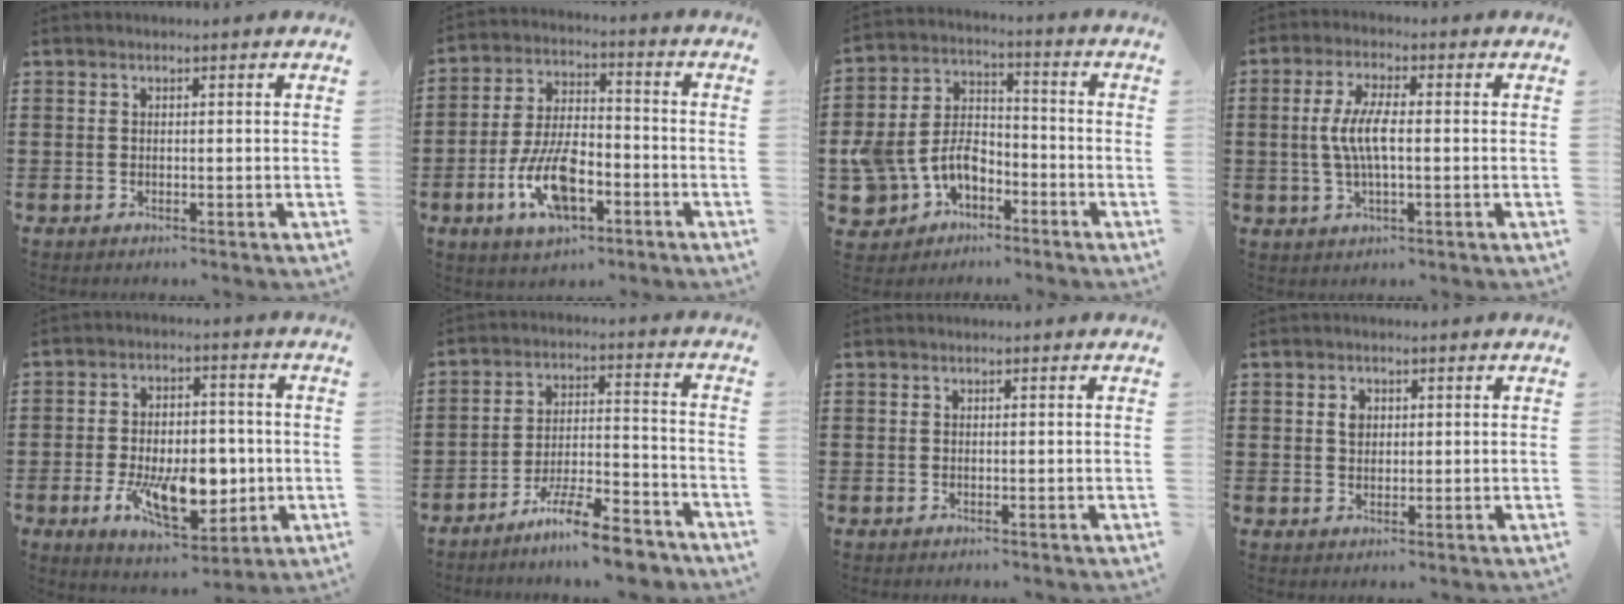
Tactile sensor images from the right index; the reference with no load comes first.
{"total": 10.6, "force": [-4.4, 4.9, 8.4], "torque": [-0.179, 0.004, -0.080]}
{"total": 8.0, "force": [-3.8, 5.8, 3.9], "torque": [-0.123, 0.006, -0.080]}
{"total": 6.0, "force": [-0.5, 1.7, 5.7], "torque": [-0.125, -0.005, -0.016]}
{"total": 12.6, "force": [-2.9, 6.9, 10.2], "torque": [-0.178, -0.004, -0.040]}
{"total": 10.5, "force": [-8.9, 1.3, 5.4], "torque": [-0.087, 0.028, -0.166]}
{"total": 0.0}
{"total": 2.1, "force": [0.6, 1.5, 1.3], "torque": [-0.029, 0.007, 0.010]}